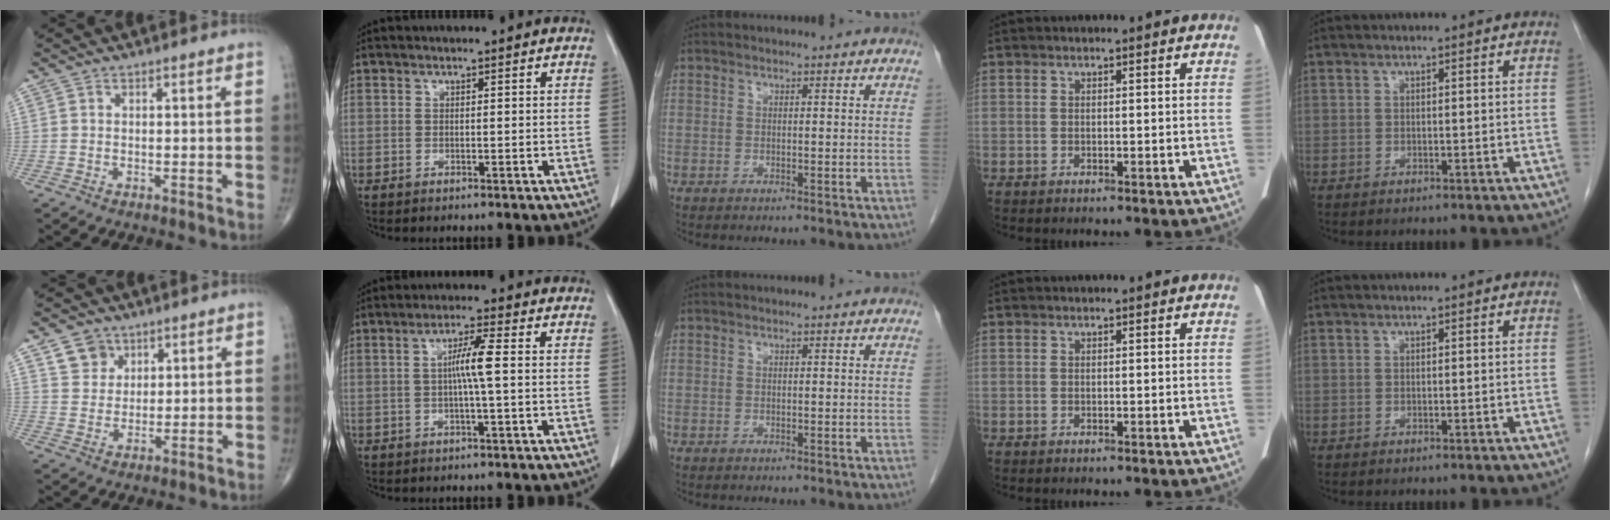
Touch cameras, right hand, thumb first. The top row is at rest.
{"thumb": {"total": 5.6, "force": [3.2, 4.3, 1.4], "torque": [-0.003, -0.019, 0.062]}, "index": {"total": 4.6, "force": [0.1, -0.3, 4.6], "torque": [-0.085, 0.006, 0.001]}}